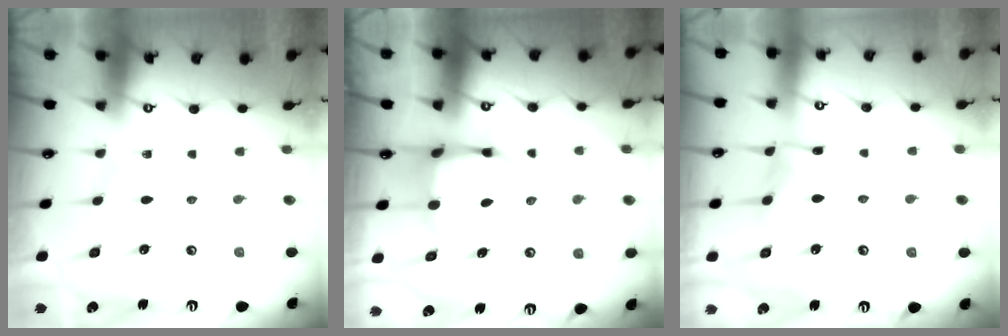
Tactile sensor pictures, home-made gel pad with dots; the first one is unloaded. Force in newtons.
{"total": 4.7, "press": 4.7, "slide": 0.6}
{"total": 7.2, "press": 7.1, "slide": 0.9}